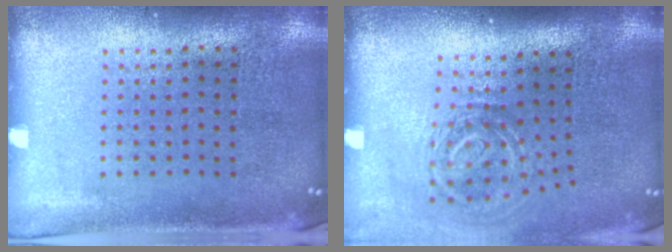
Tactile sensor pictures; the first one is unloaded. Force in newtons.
{"total": 1.9, "press": 1.2, "slide": 1.5}